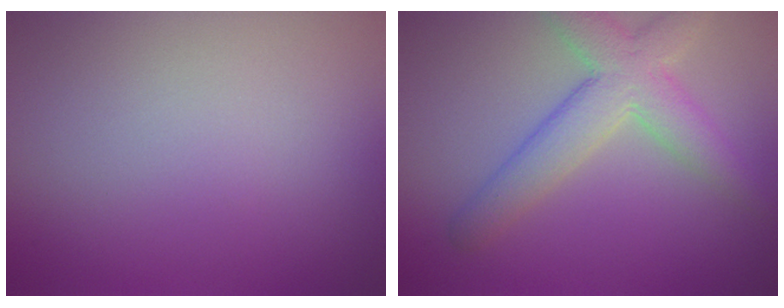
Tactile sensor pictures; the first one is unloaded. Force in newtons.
{"total": 5.6, "press": 5.6, "slide": 0.2}